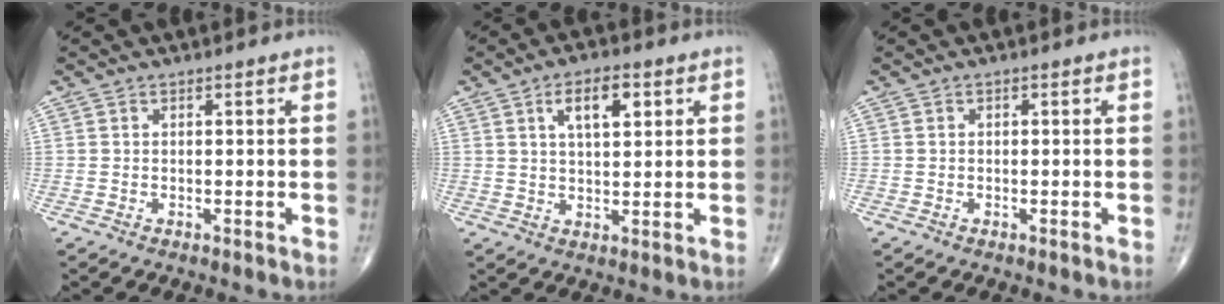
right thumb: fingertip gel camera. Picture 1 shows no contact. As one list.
[{"total": 7.2, "force": [2.9, 3.2, 5.7], "torque": [-0.078, -0.008, 0.047]}, {"total": 0.0}]